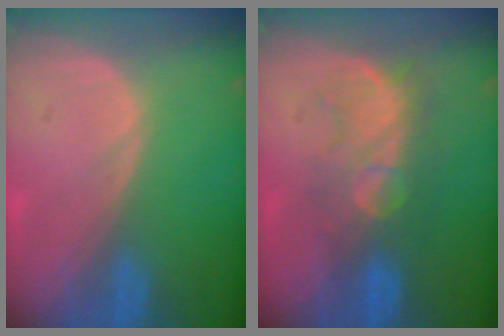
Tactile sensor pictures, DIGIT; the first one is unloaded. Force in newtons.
{"total": 8.1, "press": 7.8, "slide": 2.4}